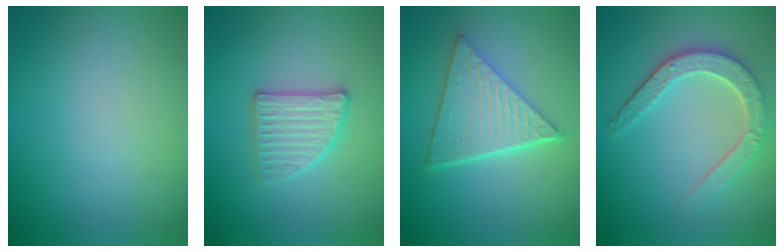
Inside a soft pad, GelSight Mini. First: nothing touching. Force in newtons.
{"total": 2.8, "press": 2.8, "slide": 0.4}
{"total": 6.3, "press": 4.6, "slide": 4.3}
{"total": 4.5, "press": 3.6, "slide": 2.7}